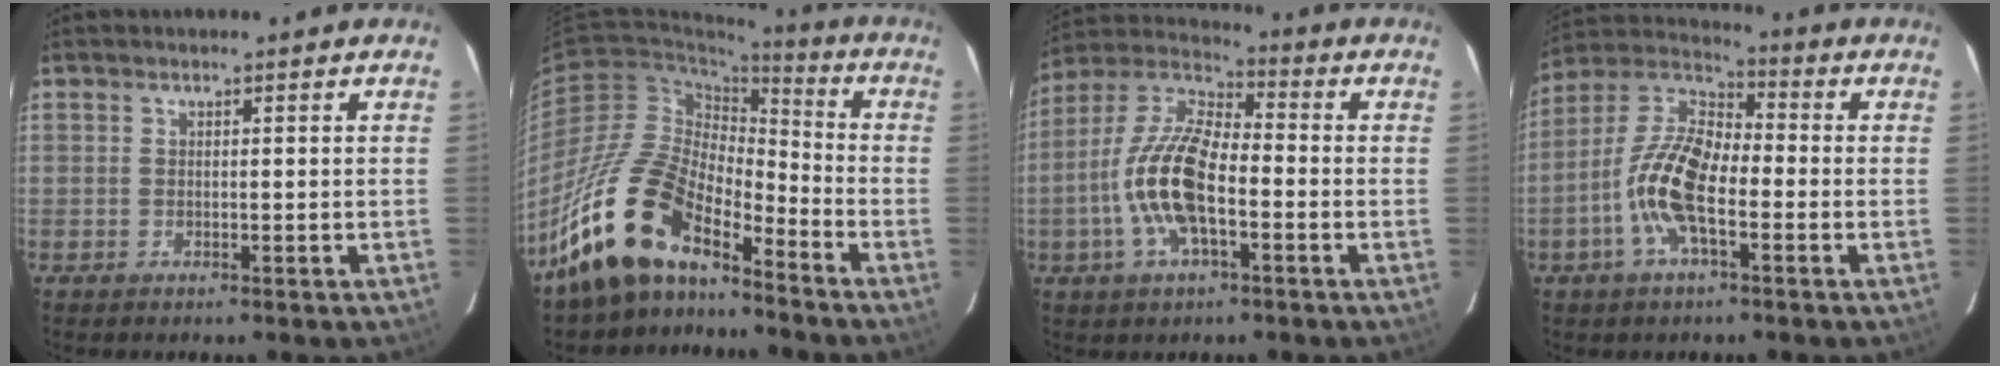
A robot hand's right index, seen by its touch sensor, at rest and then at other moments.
{"total": 16.4, "force": [-12.8, 6.6, 7.8], "torque": [-0.156, 0.013, -0.249]}
{"total": 14.9, "force": [-3.9, 6.1, 13.0], "torque": [-0.268, 0.004, -0.081]}
{"total": 12.9, "force": [-4.0, 5.2, 11.2], "torque": [-0.235, 0.007, -0.085]}